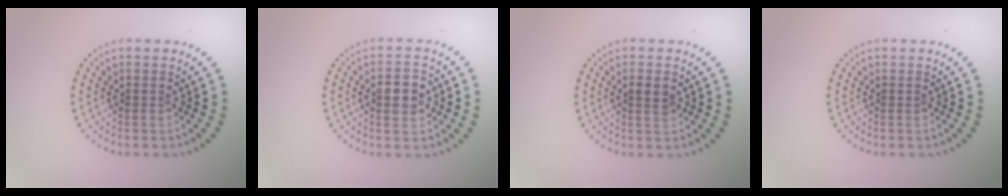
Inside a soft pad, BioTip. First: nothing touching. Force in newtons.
{"total": 2.9, "press": 2.9, "slide": 0.2}
{"total": 1.6, "press": 1.6, "slide": 0.1}
{"total": 0.0}